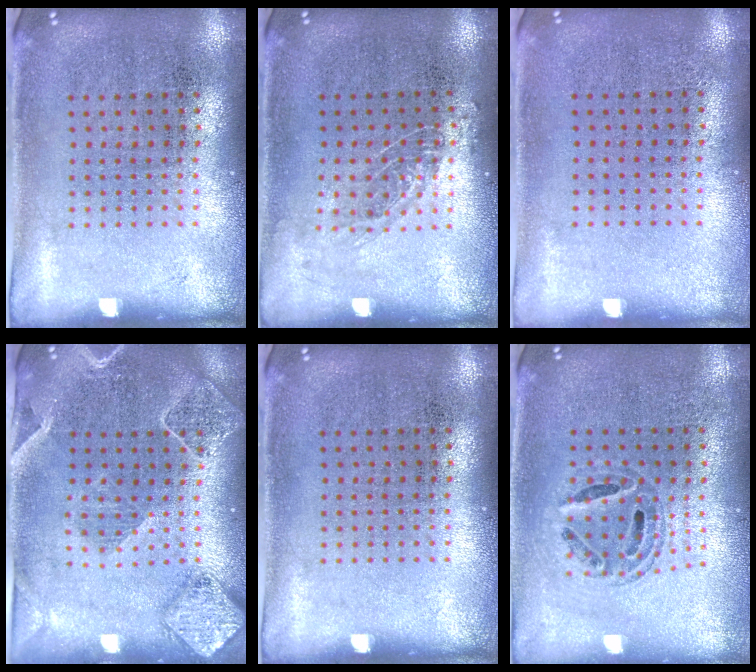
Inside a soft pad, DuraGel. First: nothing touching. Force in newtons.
{"total": 0.9, "press": 0.8, "slide": 0.4}
{"total": 0.0}
{"total": 2.3, "press": 2.1, "slide": 0.9}
{"total": 0.0}
{"total": 0.6, "press": 0.6, "slide": 0.2}